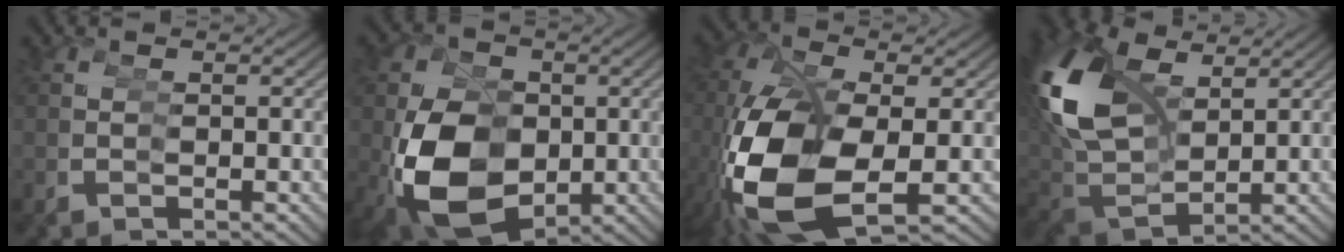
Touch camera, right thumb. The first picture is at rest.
{"total": 12.6, "force": [-1.8, 9.7, 7.9], "torque": [-0.168, -0.039, -0.005]}
{"total": 12.0, "force": [-2.1, 7.9, 8.9], "torque": [-0.229, -0.046, 0.000]}
{"total": 10.9, "force": [3.6, 8.4, 6.0], "torque": [-0.168, -0.019, 0.070]}